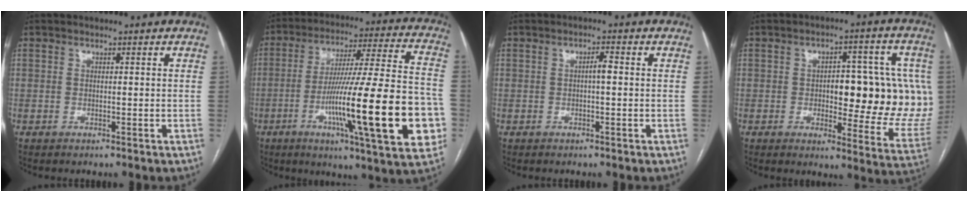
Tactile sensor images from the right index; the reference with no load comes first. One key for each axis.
{"total": 26.0, "fx": -7.0, "fy": 1.8, "fz": 24.9, "tx": -0.349, "ty": -0.011, "tz": -0.110}
{"total": 1.7, "fx": 0.0, "fy": 0.3, "fz": 1.7, "tx": -0.027, "ty": 0.005, "tz": 0.000}
{"total": 17.7, "fx": 0.3, "fy": 6.5, "fz": 16.4, "tx": -0.173, "ty": 0.019, "tz": 0.016}